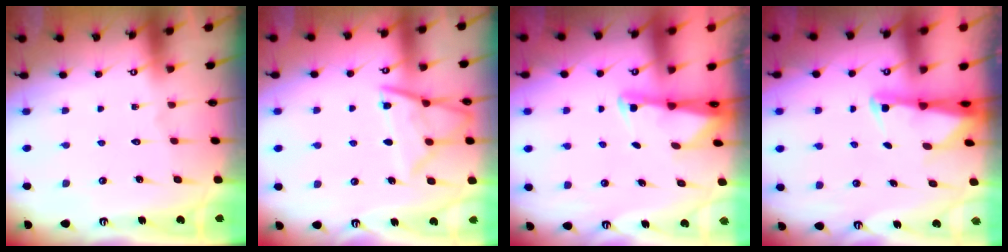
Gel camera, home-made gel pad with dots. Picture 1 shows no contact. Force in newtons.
{"total": 12.3, "press": 12.2, "slide": 1.2}
{"total": 2.0, "press": 2.0, "slide": 0.3}
{"total": 2.6, "press": 2.6, "slide": 0.5}